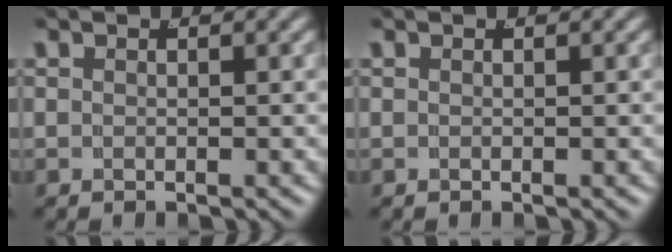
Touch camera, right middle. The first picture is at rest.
{"total": 0.0}